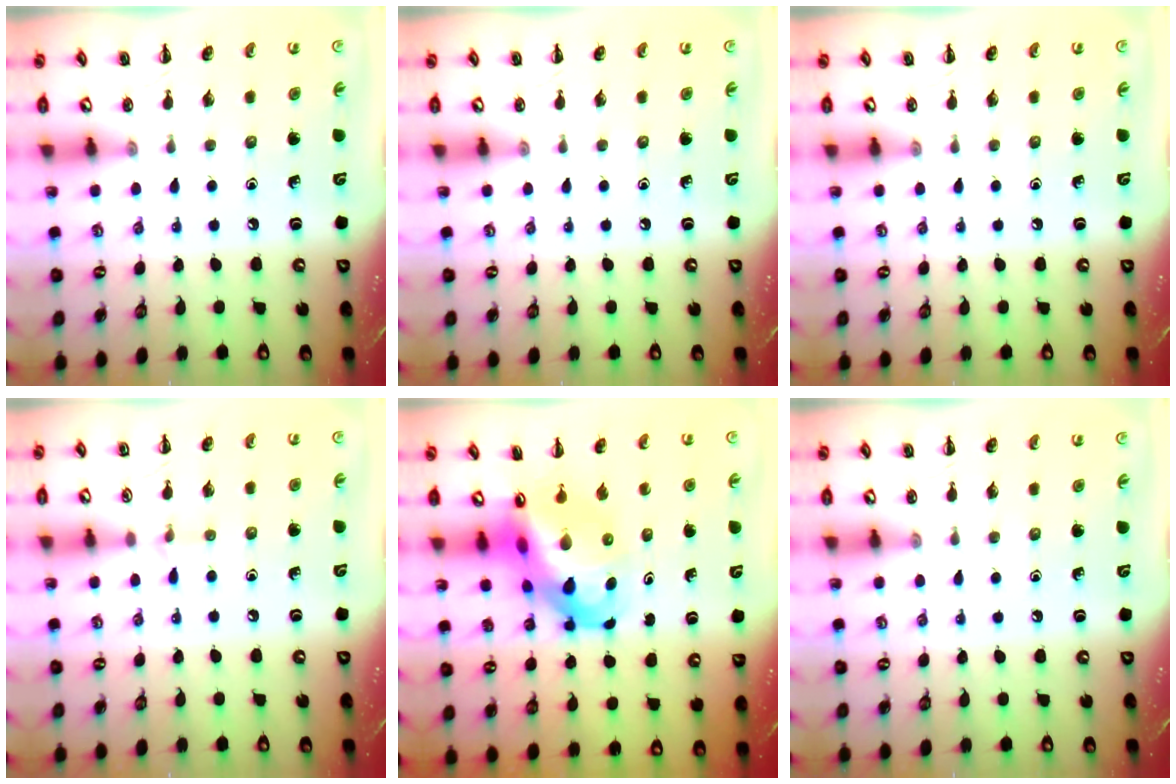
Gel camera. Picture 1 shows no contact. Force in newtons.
{"total": 0.0}
{"total": 0.0}
{"total": 4.2, "press": 3.9, "slide": 1.6}
{"total": 10.5, "press": 10.0, "slide": 3.0}
{"total": 0.0}